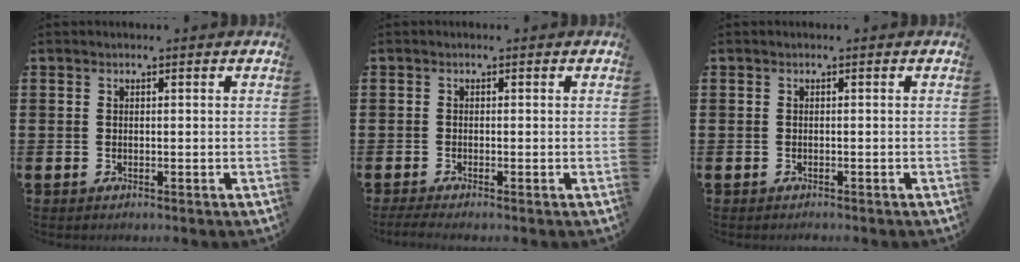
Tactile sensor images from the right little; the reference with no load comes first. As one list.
[{"total": 0.6, "force": [-0.3, 0.0, 0.5], "torque": [-0.007, -0.002, -0.006]}, {"total": 0.0}]